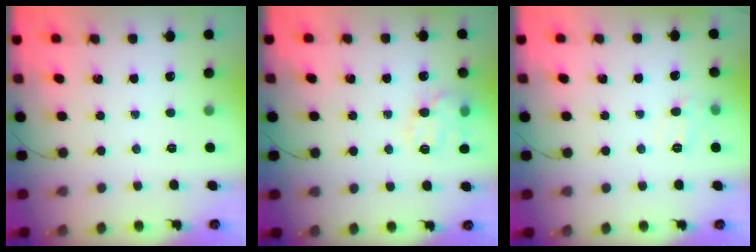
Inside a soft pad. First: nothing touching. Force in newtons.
{"total": 11.5, "press": 11.4, "slide": 1.4}
{"total": 6.8, "press": 6.7, "slide": 1.6}